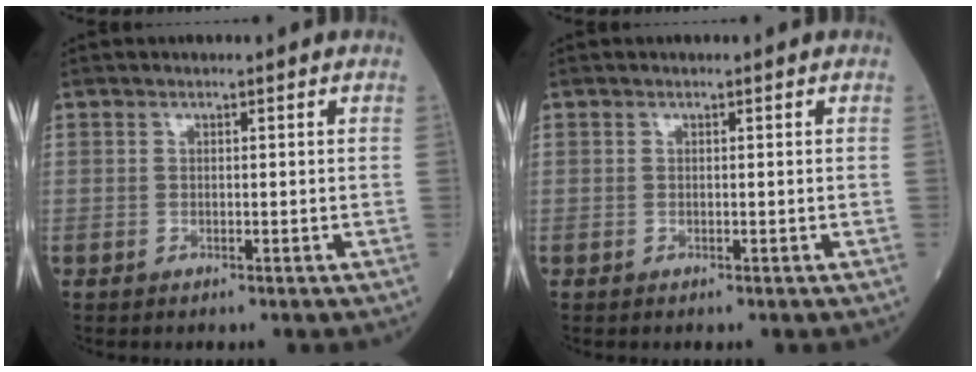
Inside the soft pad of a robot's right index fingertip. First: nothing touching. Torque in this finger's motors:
{"motor_torque": [0.01, -0.01, 0.00, -0.01]}